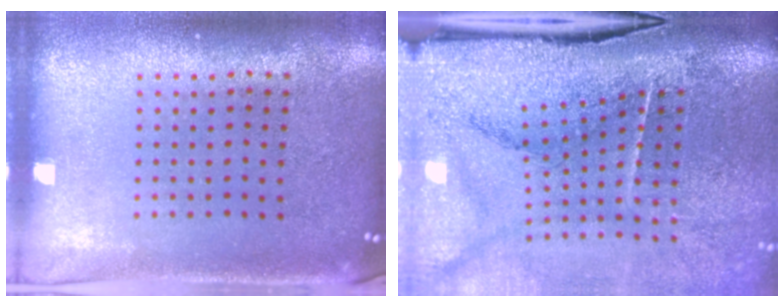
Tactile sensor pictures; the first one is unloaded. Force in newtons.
{"total": 4.8, "press": 3.8, "slide": 3.0}